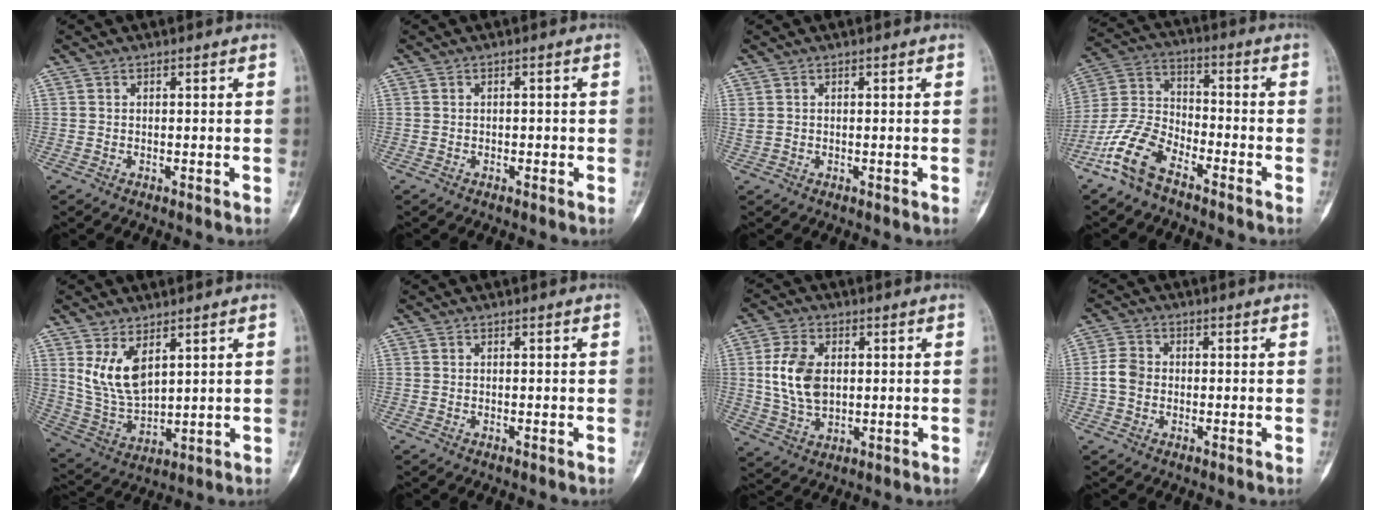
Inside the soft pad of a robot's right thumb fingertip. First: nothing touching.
{"total": 0.6, "force": [-0.1, 0.5, 0.3], "torque": [-0.003, 0.003, -0.002]}
{"total": 0.9, "force": [0.4, 0.6, 0.6], "torque": [-0.012, 0.005, 0.013]}
{"total": 11.6, "force": [-7.6, 5.5, 6.8], "torque": [-0.150, 0.045, -0.159]}
{"total": 9.9, "force": [4.4, 5.2, 7.2], "torque": [-0.129, -0.027, 0.106]}
{"total": 0.0}
{"total": 11.3, "force": [1.4, 7.4, 8.5], "torque": [-0.158, -0.004, 0.035]}
{"total": 4.5, "force": [-0.5, 3.7, 2.5], "torque": [-0.044, 0.010, -0.016]}